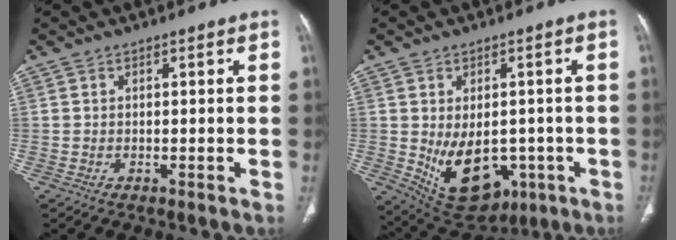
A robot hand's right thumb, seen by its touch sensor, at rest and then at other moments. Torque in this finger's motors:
{"motor_torque": [-0.49, 0.90, 0.67, 0.48, 0.09]}